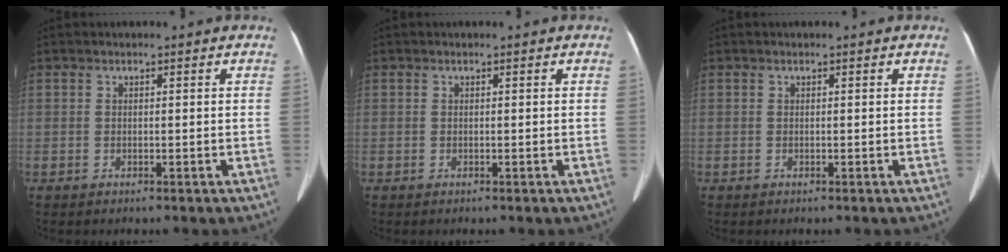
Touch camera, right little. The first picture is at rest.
{"total": 0.0}
{"total": 0.0}